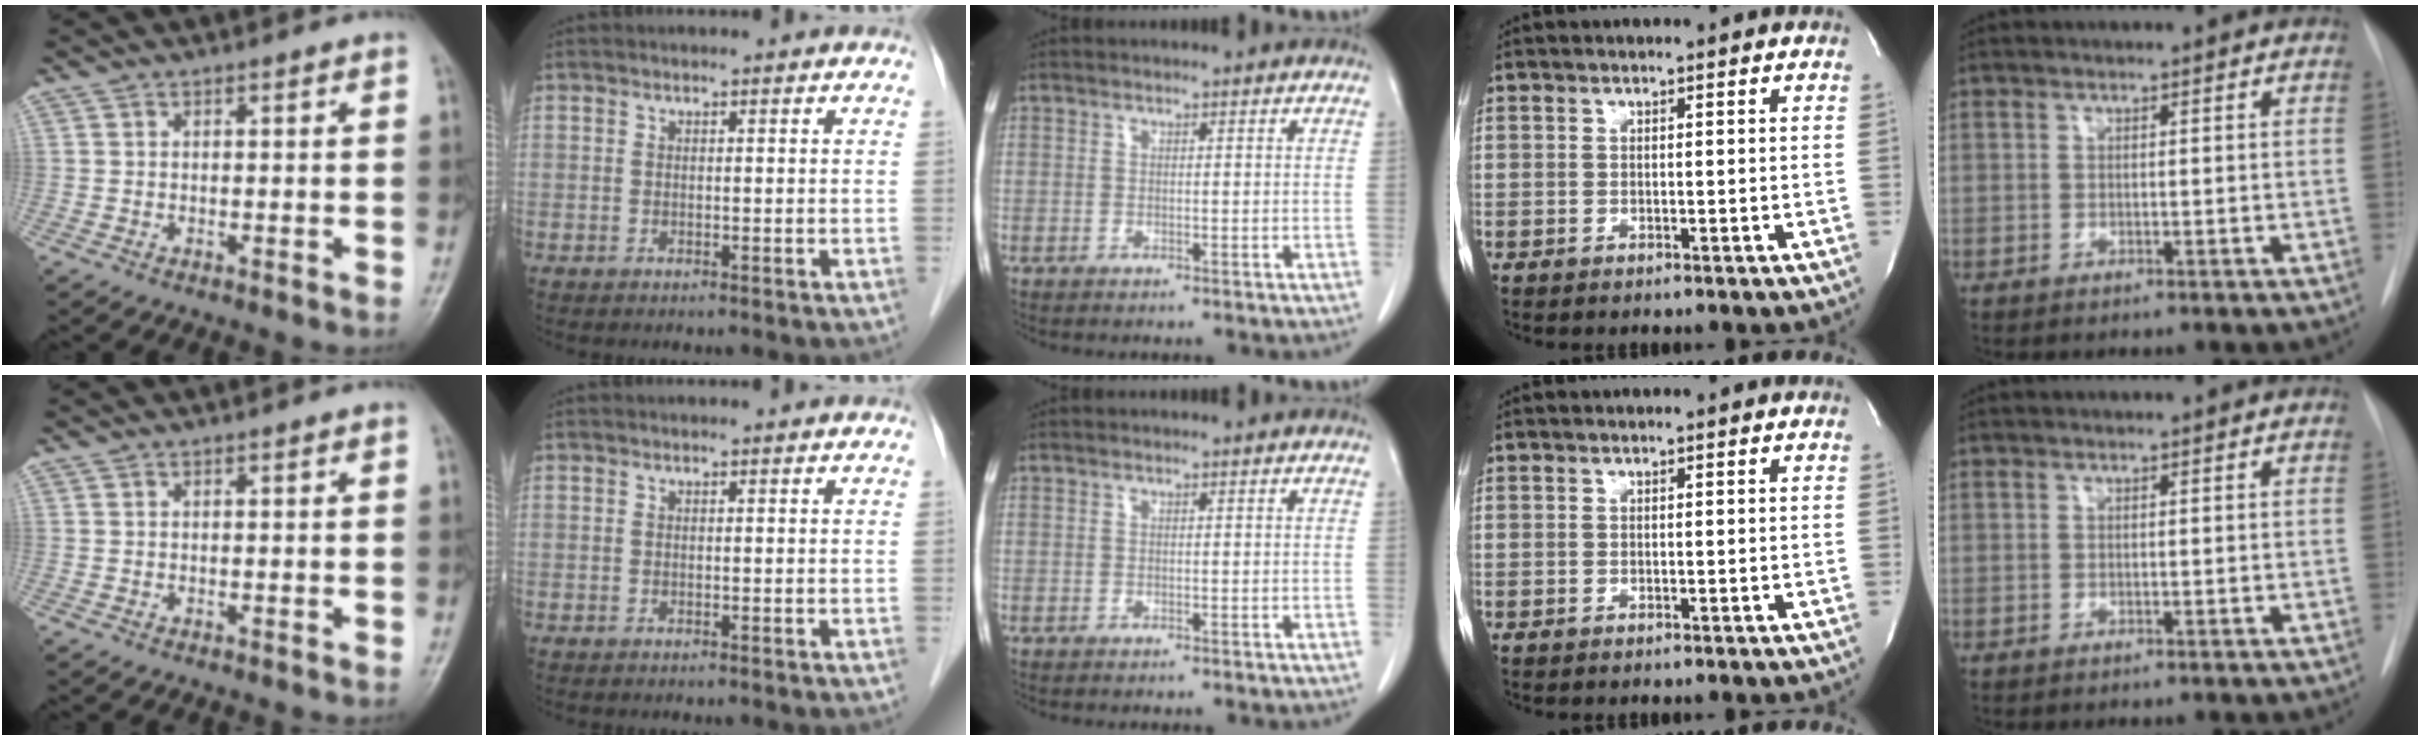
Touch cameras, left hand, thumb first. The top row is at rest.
{}